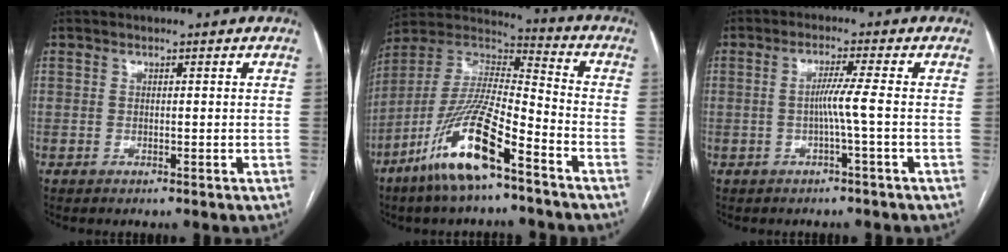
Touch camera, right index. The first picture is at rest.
{"total": 16.4, "force": [-9.4, 2.6, 13.1], "torque": [-0.274, -0.016, -0.177]}
{"total": 3.6, "force": [-0.8, -1.1, 3.3], "torque": [-0.058, 0.003, -0.013]}